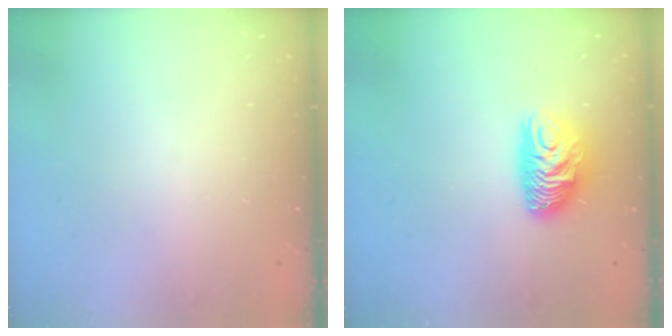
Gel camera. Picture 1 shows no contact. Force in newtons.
{"total": 10.5, "press": 10.4, "slide": 1.0}